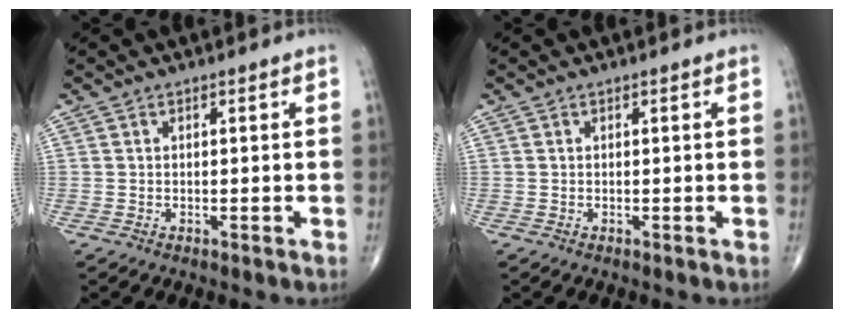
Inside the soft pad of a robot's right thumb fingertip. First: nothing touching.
{"total": 0.0}